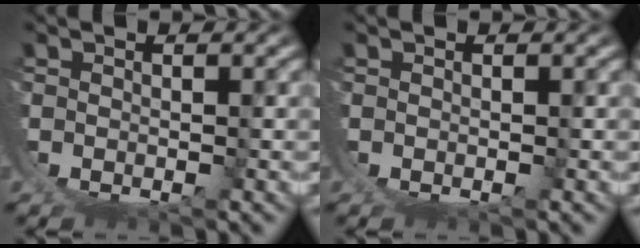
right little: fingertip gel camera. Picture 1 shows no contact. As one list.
[{"total": 0.0}]